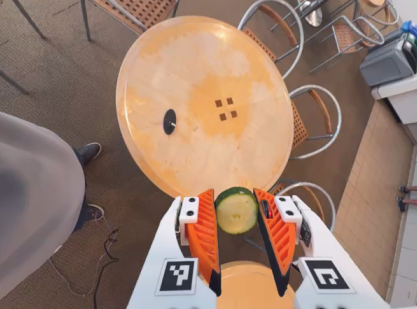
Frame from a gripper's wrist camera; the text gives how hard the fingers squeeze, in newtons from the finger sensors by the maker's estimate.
{"total": 9.5, "left": 9.4, "right": 9.6}